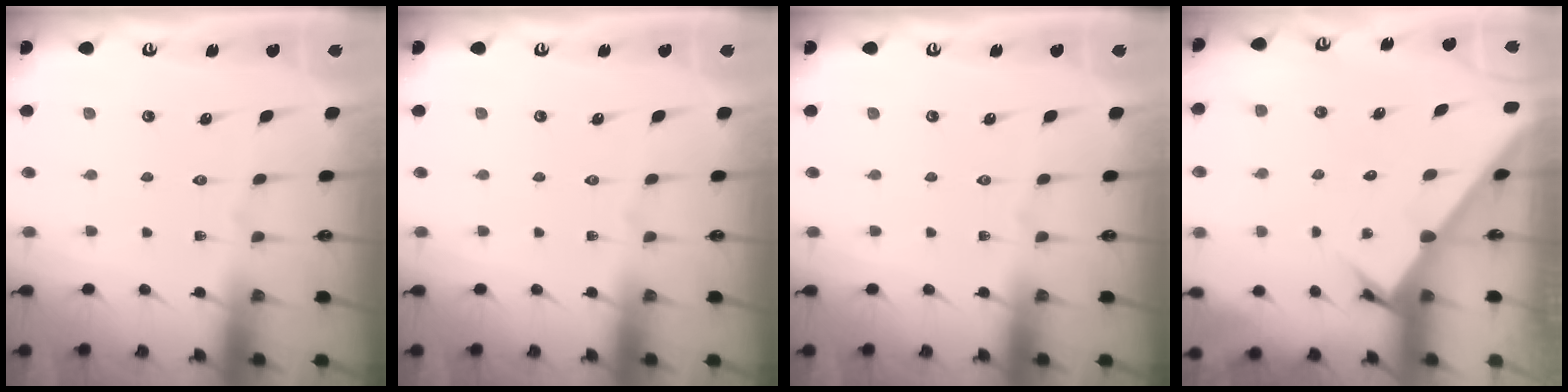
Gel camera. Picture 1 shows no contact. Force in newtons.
{"total": 0.0}
{"total": 0.0}
{"total": 2.8, "press": 2.8, "slide": 0.3}